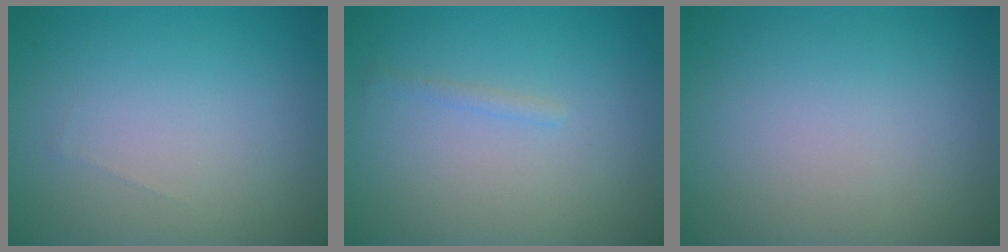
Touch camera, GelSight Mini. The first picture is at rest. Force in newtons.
{"total": 0.6, "press": 0.6, "slide": 0.0}
{"total": 0.0}